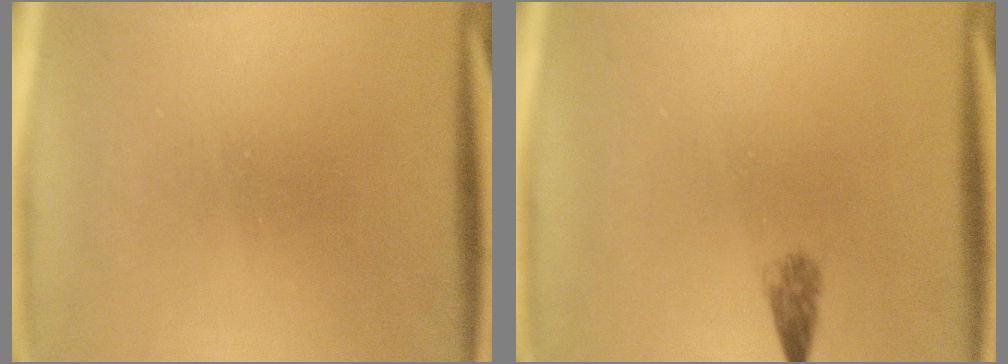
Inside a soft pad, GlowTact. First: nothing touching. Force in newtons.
{"total": 1.8}